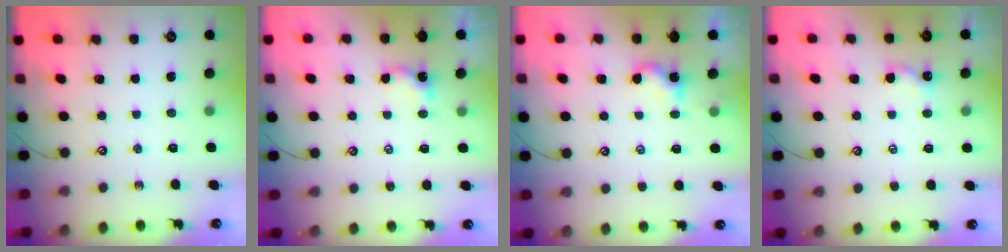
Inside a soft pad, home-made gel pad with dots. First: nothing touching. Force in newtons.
{"total": 0.8, "press": 0.8, "slide": 0.1}
{"total": 1.2, "press": 1.1, "slide": 0.1}
{"total": 2.0, "press": 2.0, "slide": 0.2}